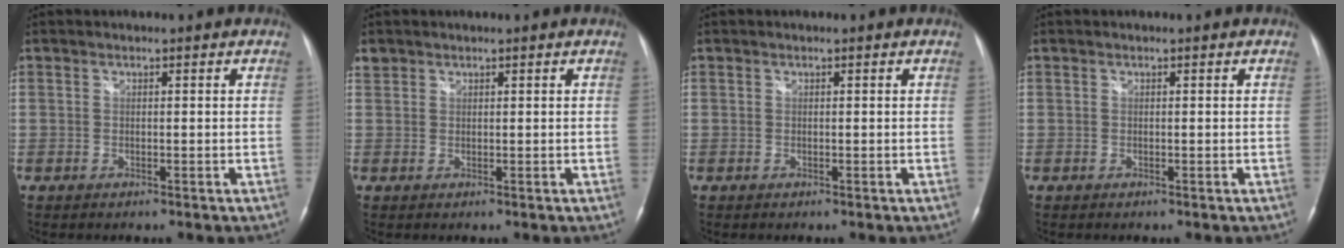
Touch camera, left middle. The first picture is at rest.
{"total": 1.4, "force": [1.1, 0.9, 0.0], "torque": [0.003, 0.012, 0.019]}
{"total": 0.0}
{"total": 0.0}